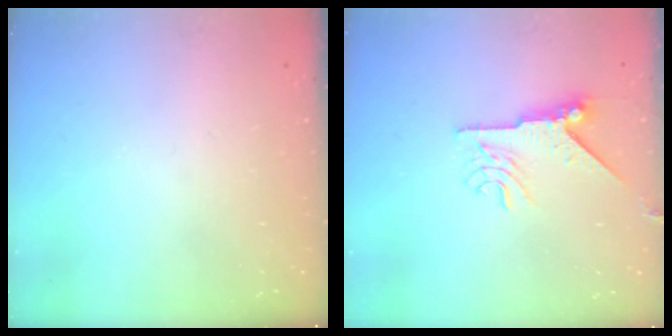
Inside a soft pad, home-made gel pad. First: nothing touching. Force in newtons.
{"total": 9.4, "press": 9.3, "slide": 1.3}